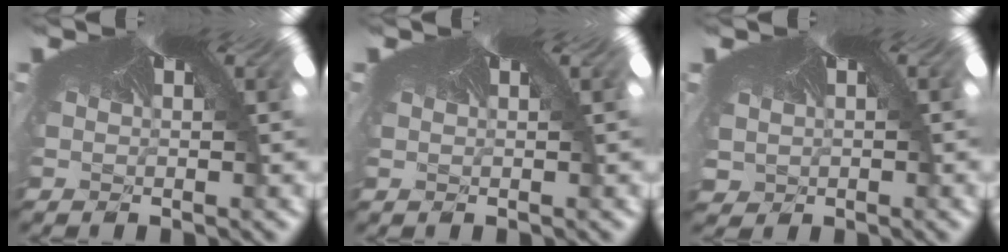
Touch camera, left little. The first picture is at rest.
{"total": 0.0}
{"total": 2.7, "force": [0.4, 2.4, 1.1], "torque": [-0.052, -0.001, 0.018]}